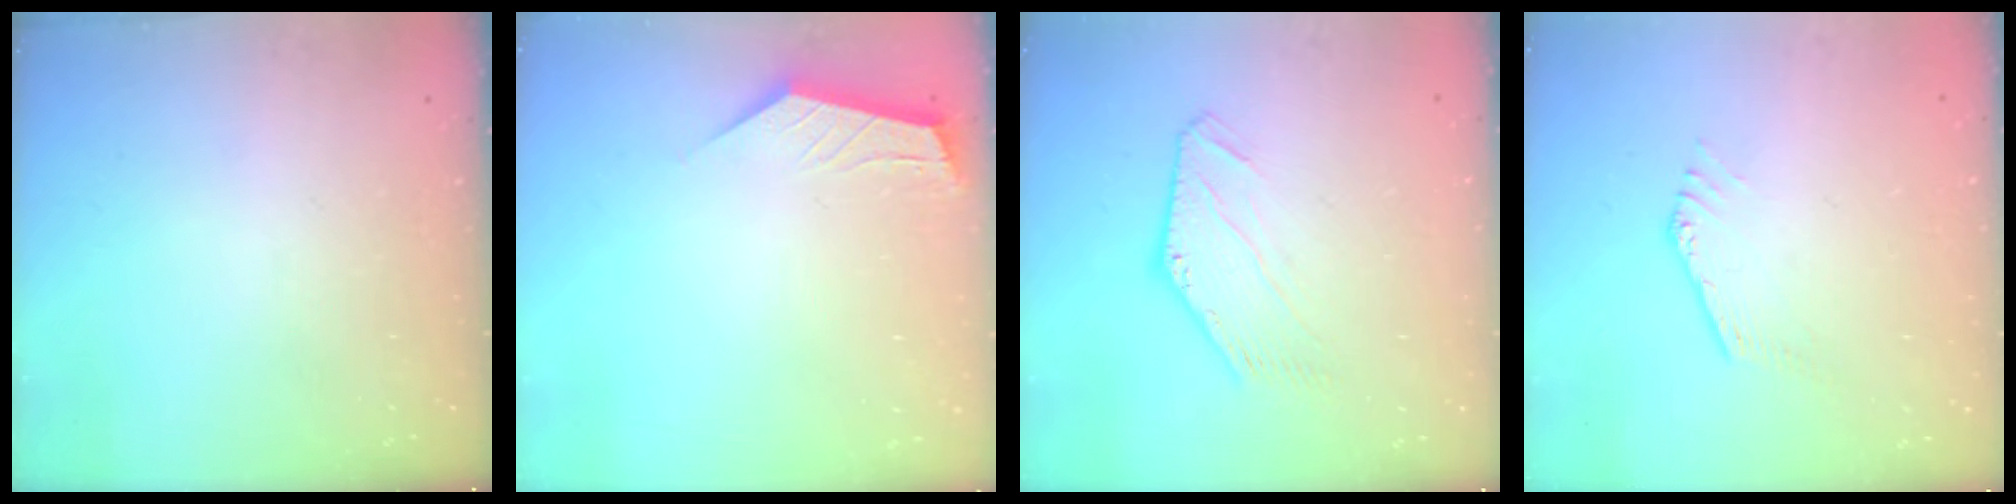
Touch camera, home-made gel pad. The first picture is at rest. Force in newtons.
{"total": 2.3, "press": 2.3, "slide": 0.3}
{"total": 2.3, "press": 2.3, "slide": 0.2}
{"total": 0.0}